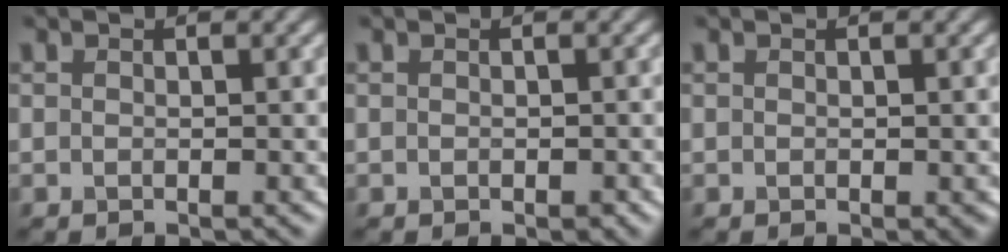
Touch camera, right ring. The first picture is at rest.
{"total": 0.0}
{"total": 0.0}